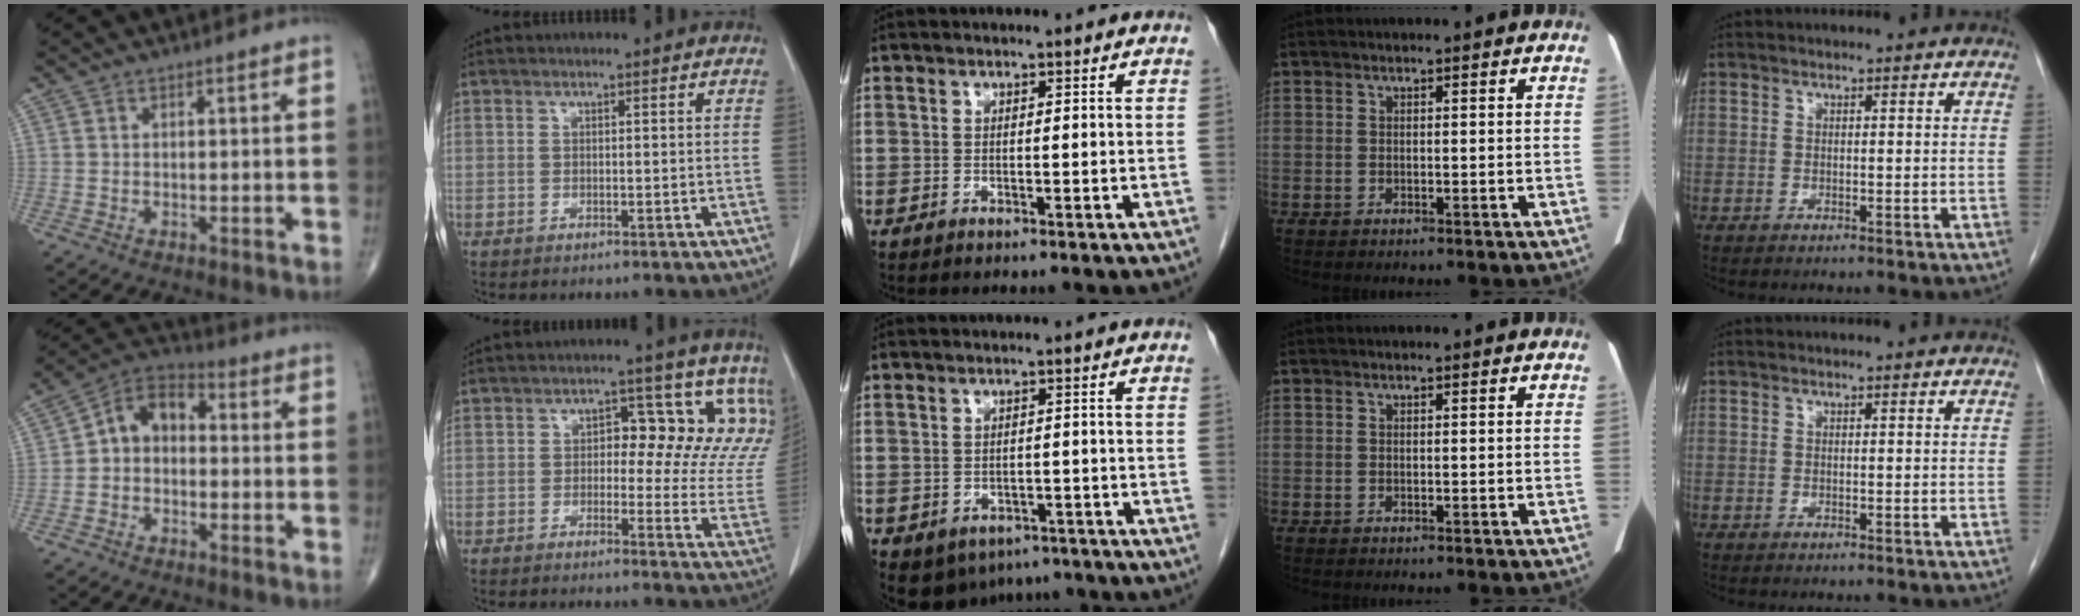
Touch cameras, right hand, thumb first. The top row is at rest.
{"thumb": {"total": 8.3, "force": [-0.3, 6.0, 5.7], "torque": [-0.069, 0.034, -0.027]}, "index": {"total": 11.5, "force": [4.8, 5.9, 8.6], "torque": [-0.082, 0.003, 0.039]}, "middle": {"total": 8.8, "force": [-5.3, 6.5, 2.8], "torque": [-0.059, 0.002, -0.061]}}